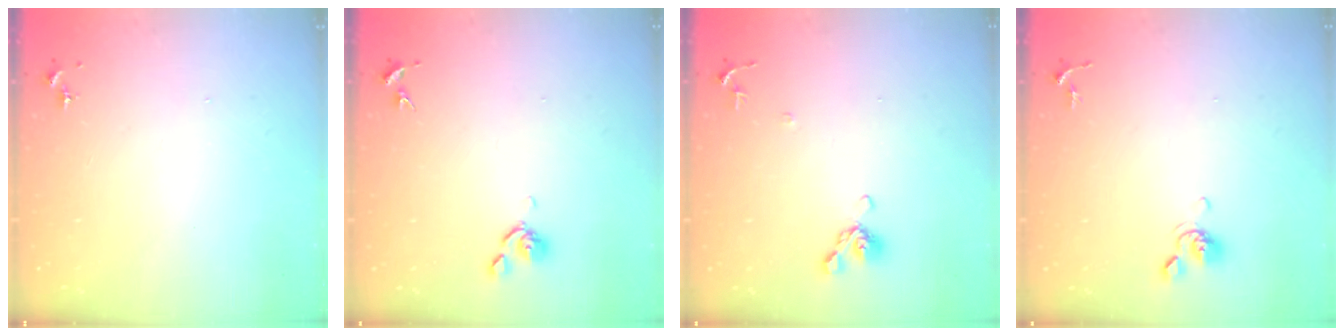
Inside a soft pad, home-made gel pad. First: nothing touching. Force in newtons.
{"total": 6.4, "press": 6.2, "slide": 1.3}
{"total": 8.7, "press": 8.5, "slide": 1.8}
{"total": 6.2, "press": 6.0, "slide": 1.5}